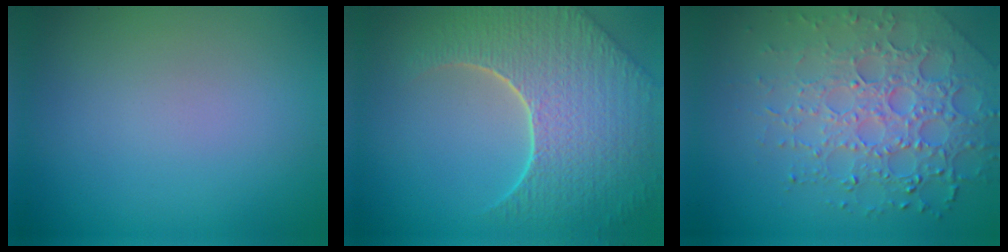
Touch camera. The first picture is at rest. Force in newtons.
{"total": 8.6, "press": 6.2, "slide": 6.0}
{"total": 6.5, "press": 4.9, "slide": 4.2}